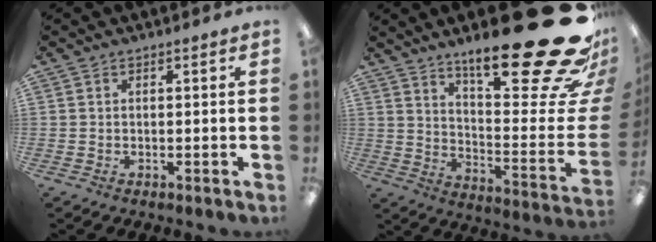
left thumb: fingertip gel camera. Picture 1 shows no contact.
{"total": 29.6, "force": [20.0, 6.9, 20.7], "torque": [-0.282, -0.150, 0.330]}